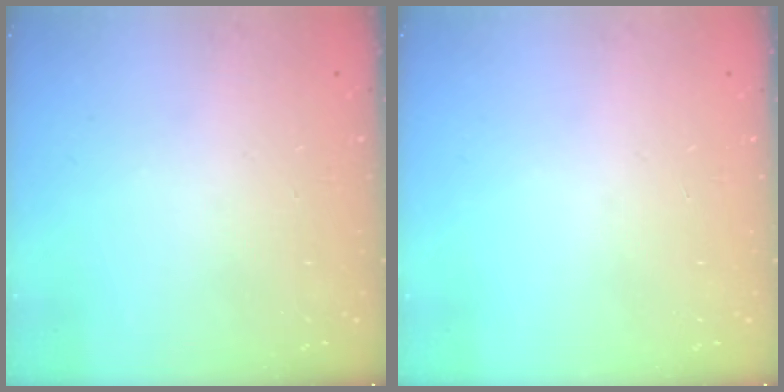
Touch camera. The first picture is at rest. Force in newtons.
{"total": 0.0}